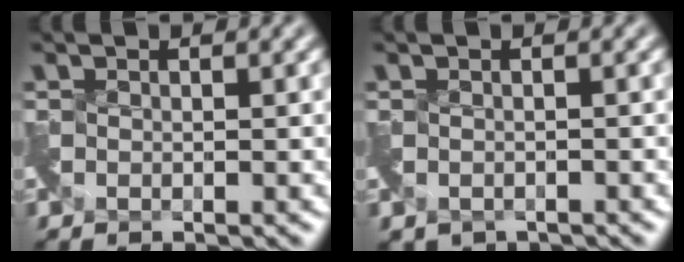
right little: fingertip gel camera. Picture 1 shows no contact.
{"total": 2.0, "force": [-1.2, 1.4, 0.9], "torque": [-0.021, -0.020, -0.018]}